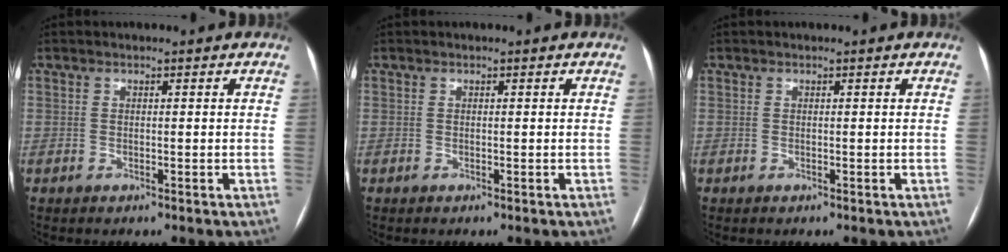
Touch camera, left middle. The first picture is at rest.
{"total": 0.0}
{"total": 0.0}